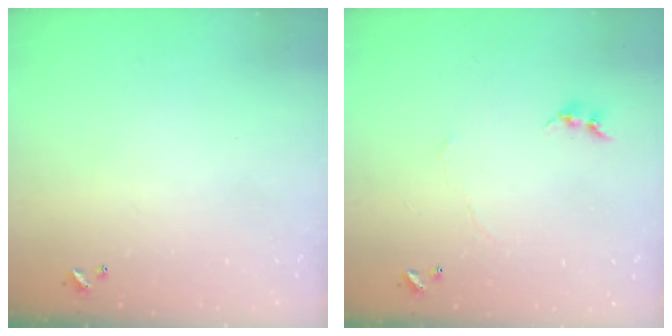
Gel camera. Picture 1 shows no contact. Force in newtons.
{"total": 0.7, "press": 0.4, "slide": 0.6}